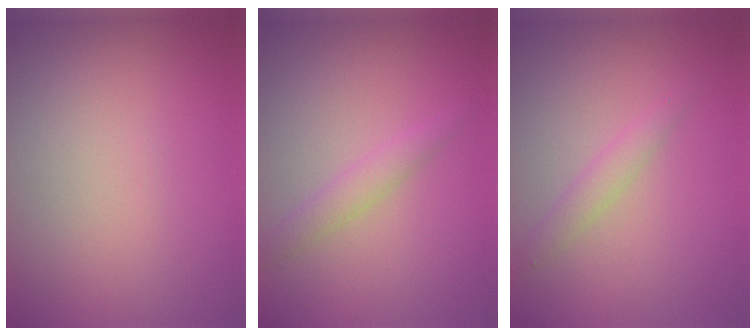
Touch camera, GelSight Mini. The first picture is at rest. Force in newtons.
{"total": 1.7, "press": 1.7, "slide": 0.1}
{"total": 1.5, "press": 1.5, "slide": 0.1}